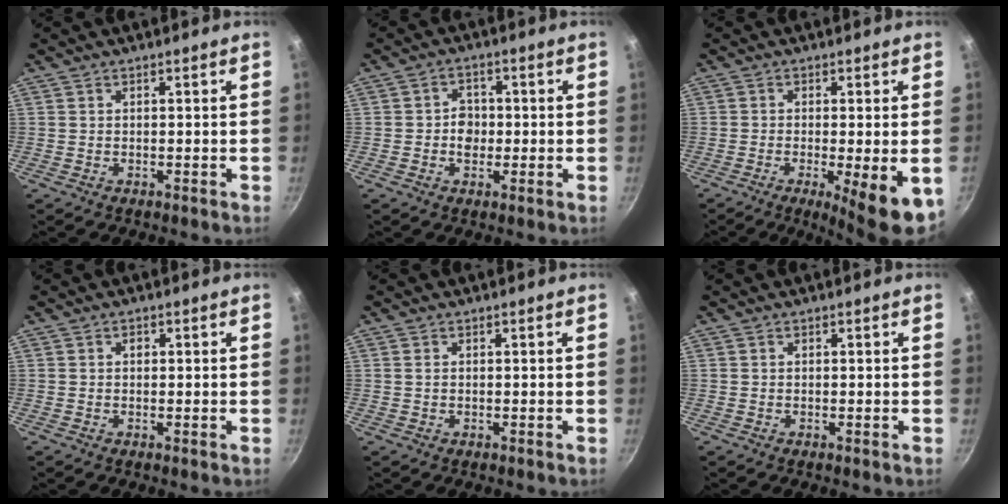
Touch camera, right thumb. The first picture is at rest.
{"total": 4.4, "force": [-0.4, 3.6, 2.4], "torque": [-0.013, 0.008, -0.012]}
{"total": 9.9, "force": [-3.1, 2.1, 9.2], "torque": [-0.129, -0.009, -0.040]}
{"total": 1.0, "force": [0.1, 0.8, 0.6], "torque": [-0.007, 0.002, 0.000]}
{"total": 0.6, "force": [0.1, 0.5, 0.4], "torque": [-0.005, 0.002, 0.002]}
{"total": 0.0}